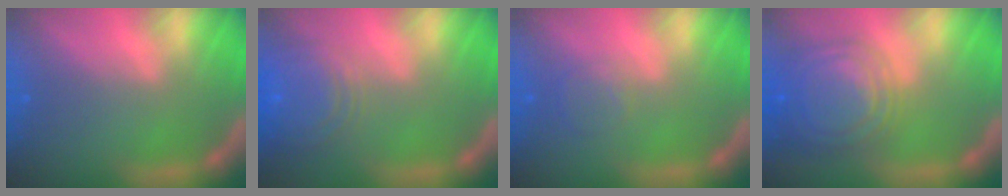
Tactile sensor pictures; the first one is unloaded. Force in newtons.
{"total": 8.0}
{"total": 2.0}
{"total": 10.0}